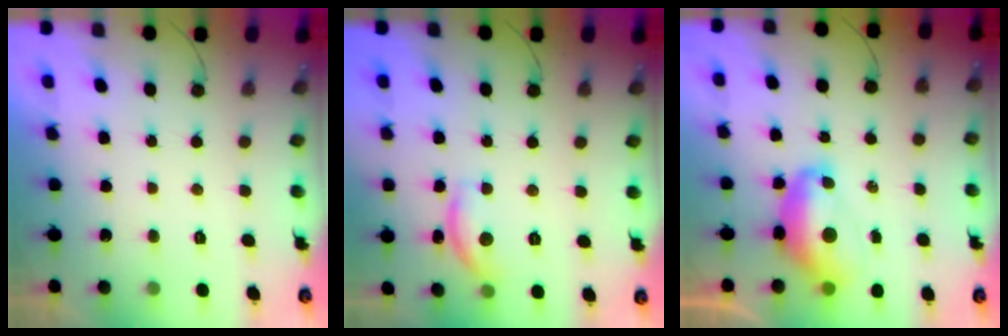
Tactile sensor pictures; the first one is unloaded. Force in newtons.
{"total": 9.7, "press": 9.7, "slide": 0.7}
{"total": 11.3, "press": 11.2, "slide": 1.1}